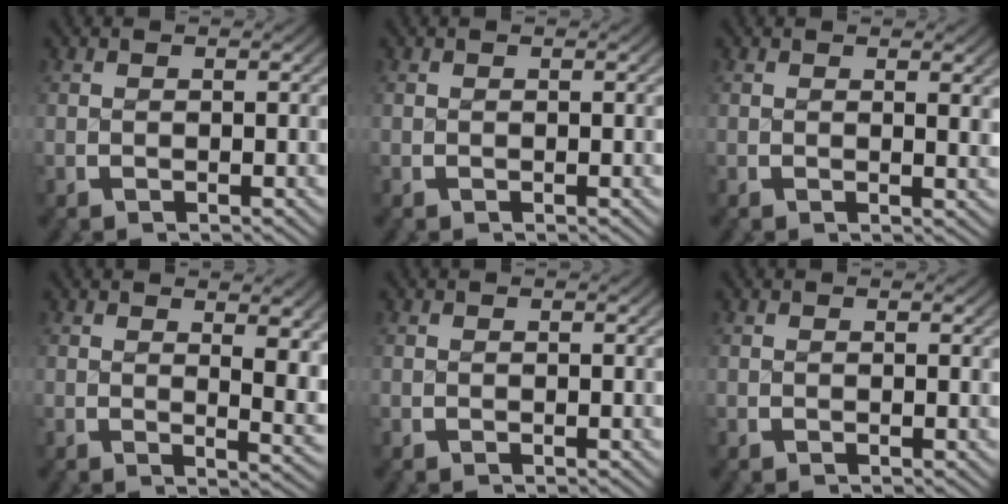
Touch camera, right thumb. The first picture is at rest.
{"total": 0.0}
{"total": 1.2, "force": [0.7, 0.2, 1.0], "torque": [-0.010, -0.002, 0.010]}
{"total": 3.9, "force": [1.4, 1.3, 3.3], "torque": [-0.032, -0.011, 0.023]}
{"total": 0.0}
{"total": 0.0}